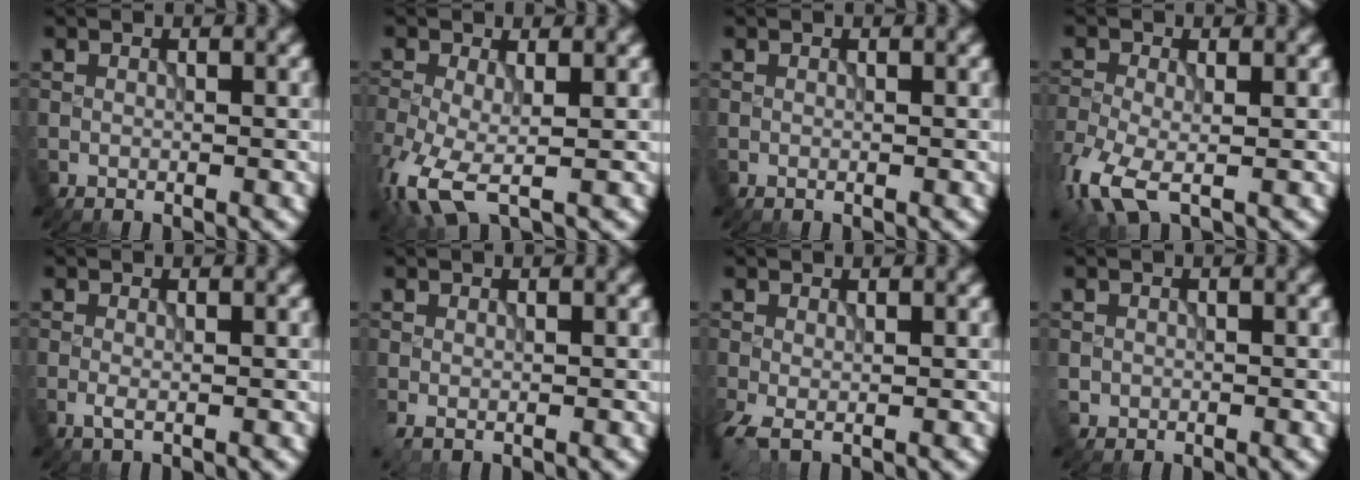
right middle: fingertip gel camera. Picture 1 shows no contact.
{"total": 6.2, "force": [-2.6, 2.7, 5.0], "torque": [-0.124, -0.019, -0.055]}
{"total": 0.0}
{"total": 6.0, "force": [-2.9, 2.8, 4.4], "torque": [-0.106, -0.015, -0.067]}
{"total": 0.8, "force": [-0.2, 0.0, 0.8], "torque": [-0.016, -0.003, -0.008]}
{"total": 0.9, "force": [0.1, 0.2, 0.8], "torque": [-0.020, 0.000, 0.000]}
{"total": 2.2, "force": [-0.6, 0.8, 1.9], "torque": [-0.050, -0.006, -0.014]}
{"total": 0.9, "force": [0.0, 0.9, 0.0], "torque": [0.000, -0.003, -0.001]}